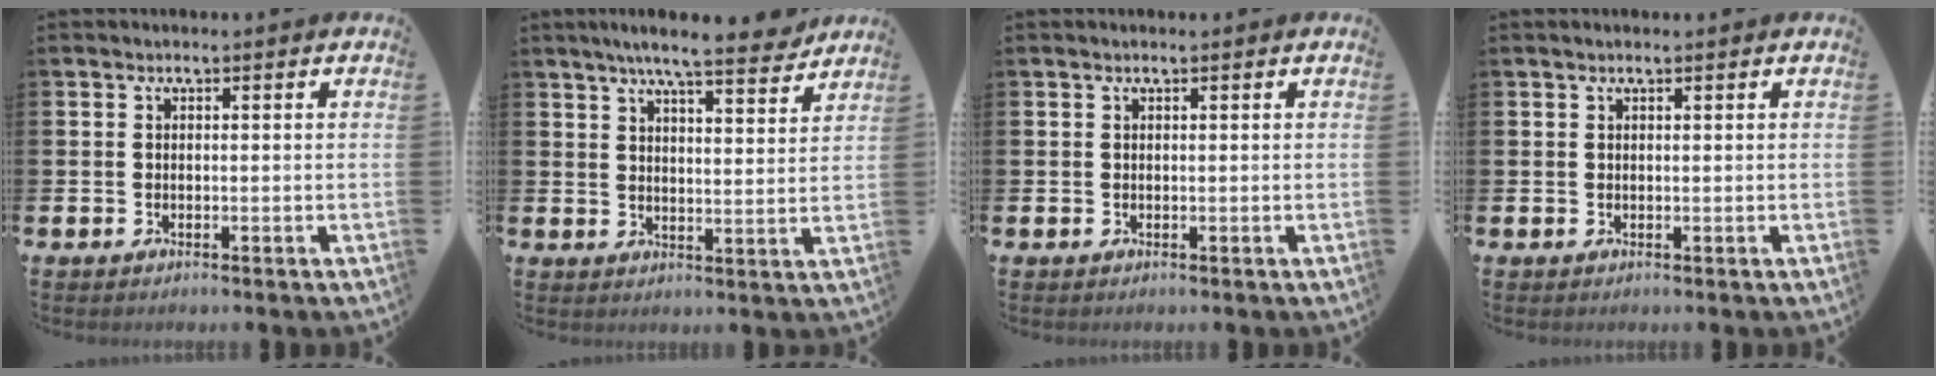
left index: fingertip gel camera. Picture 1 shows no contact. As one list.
[{"total": 7.6, "force": [6.9, 0.5, 3.2], "torque": [-0.059, -0.036, 0.118]}, {"total": 0.0}, {"total": 0.6, "force": [0.5, 0.1, 0.3], "torque": [-0.005, 0.001, 0.008]}]